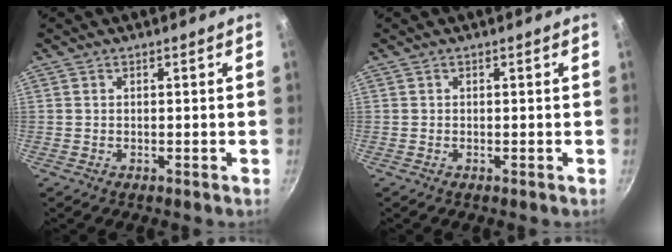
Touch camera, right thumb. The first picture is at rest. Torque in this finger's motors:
{"motor_torque": [-0.38, 0.38, 0.00, 0.00, 0.01]}